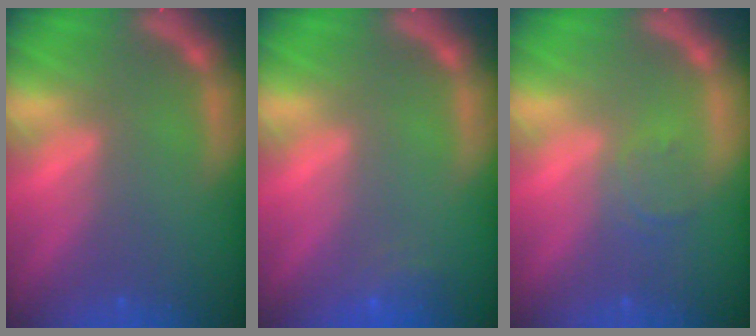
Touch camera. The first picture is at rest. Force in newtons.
{"total": 1.9}
{"total": 1.9}